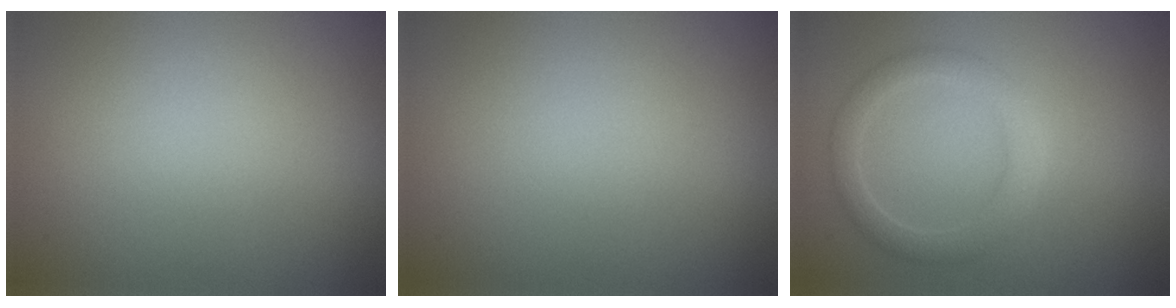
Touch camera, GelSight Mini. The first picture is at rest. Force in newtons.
{"total": 0.0}
{"total": 2.7, "press": 2.7, "slide": 0.1}